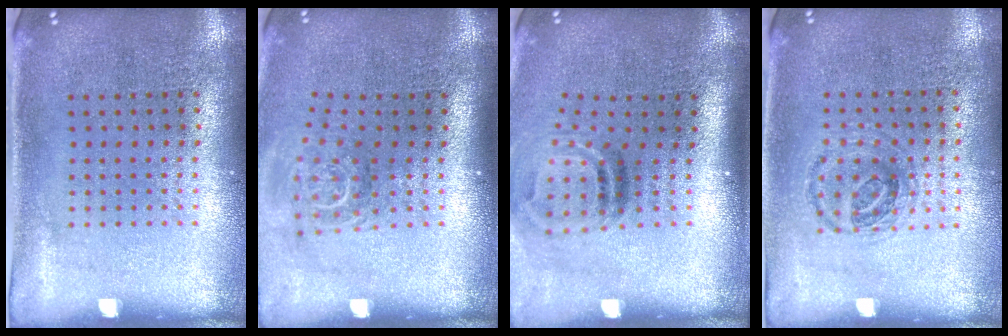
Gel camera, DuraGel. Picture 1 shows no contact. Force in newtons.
{"total": 1.7, "press": 1.2, "slide": 1.2}
{"total": 2.1, "press": 1.3, "slide": 1.7}
{"total": 0.9, "press": 0.9, "slide": 0.2}